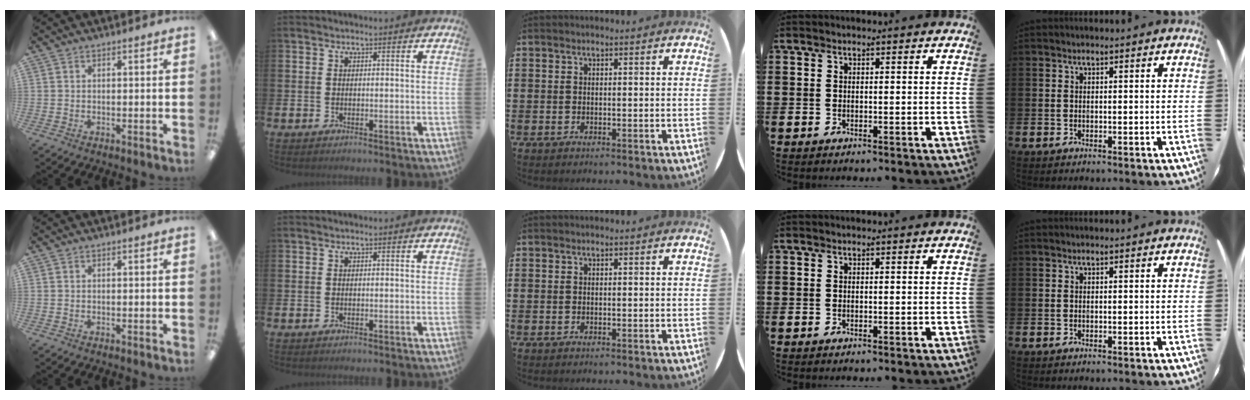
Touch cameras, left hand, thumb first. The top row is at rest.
{}